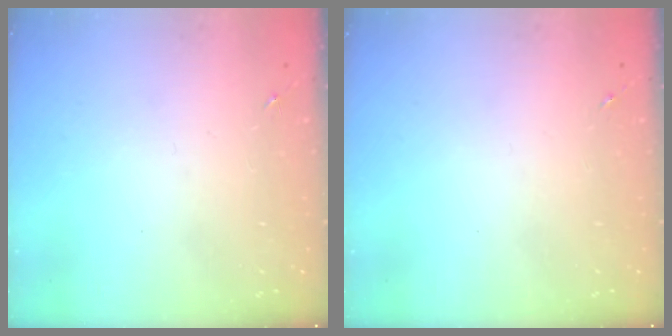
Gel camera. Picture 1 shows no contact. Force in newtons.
{"total": 0.0}